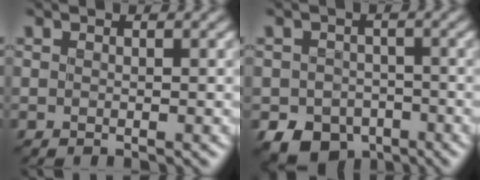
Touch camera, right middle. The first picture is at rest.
{"total": 5.4, "force": [-2.9, 3.9, 2.3], "torque": [-0.040, -0.016, -0.050]}